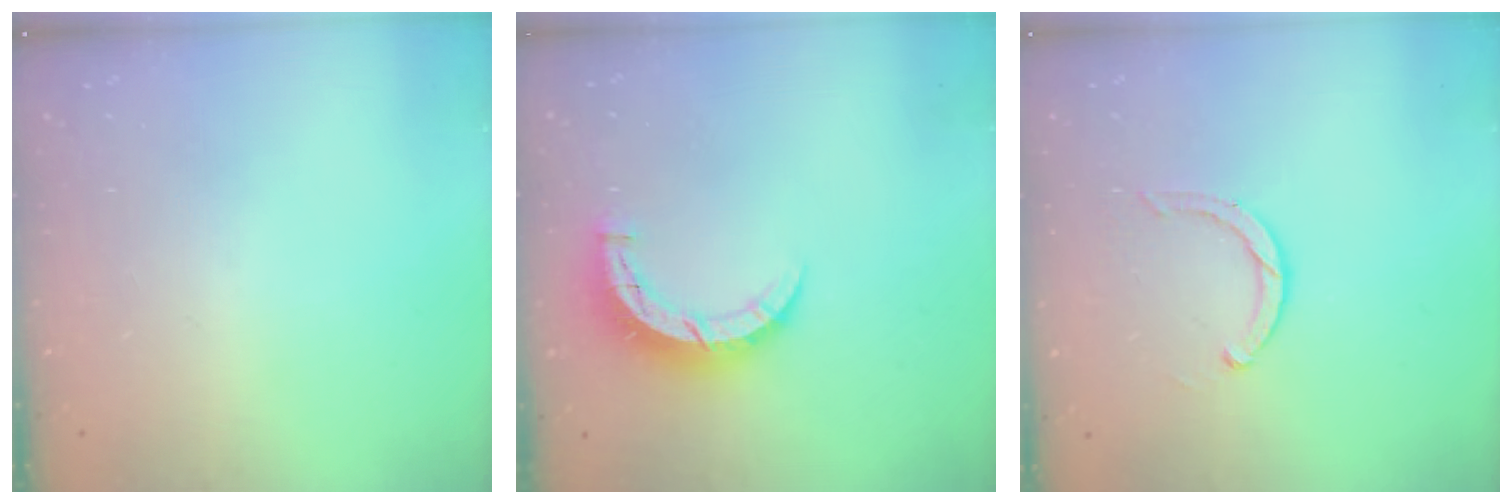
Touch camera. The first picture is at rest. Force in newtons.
{"total": 7.5, "press": 7.5, "slide": 0.5}
{"total": 3.0, "press": 2.9, "slide": 0.5}